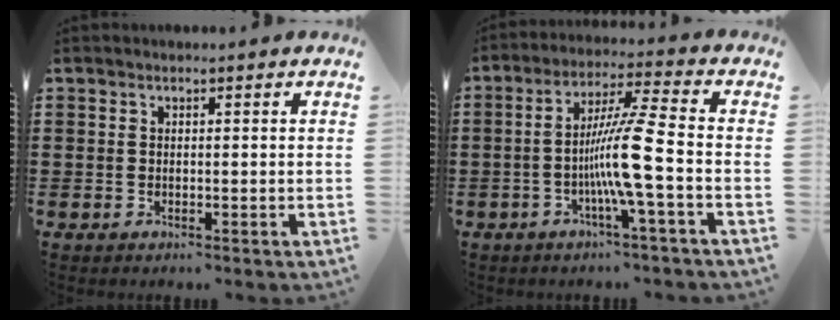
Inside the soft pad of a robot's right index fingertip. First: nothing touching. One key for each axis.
{"total": 9.8, "fx": -2.7, "fy": -0.7, "fz": 9.4, "tx": -0.183, "ty": -0.013, "tz": -0.059}